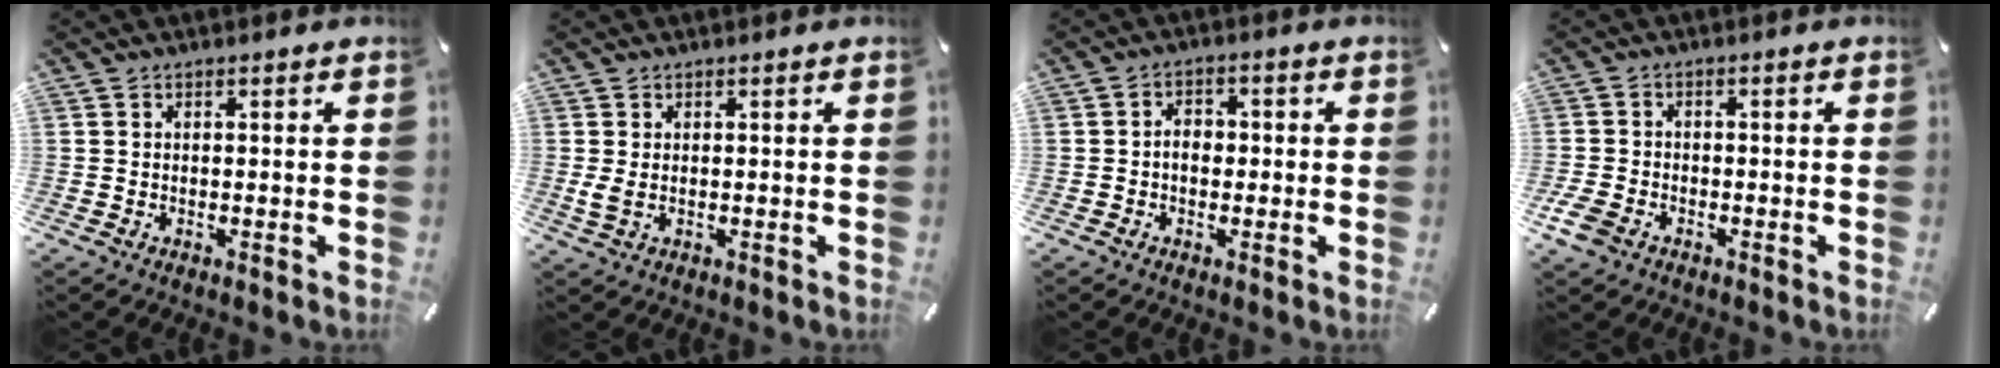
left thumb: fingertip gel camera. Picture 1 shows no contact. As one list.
[{"total": 2.4, "force": [0.1, 1.5, 1.9], "torque": [-0.037, -0.005, 0.001]}, {"total": 3.7, "force": [-0.7, 2.7, 2.4], "torque": [-0.038, 0.004, -0.015]}, {"total": 4.4, "force": [-2.4, 2.9, 2.2], "torque": [-0.061, 0.004, -0.048]}]